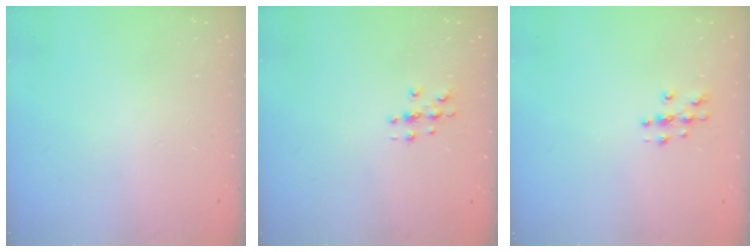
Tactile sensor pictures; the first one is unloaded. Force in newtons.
{"total": 3.1, "press": 3.1, "slide": 0.3}
{"total": 3.9, "press": 3.9, "slide": 0.3}